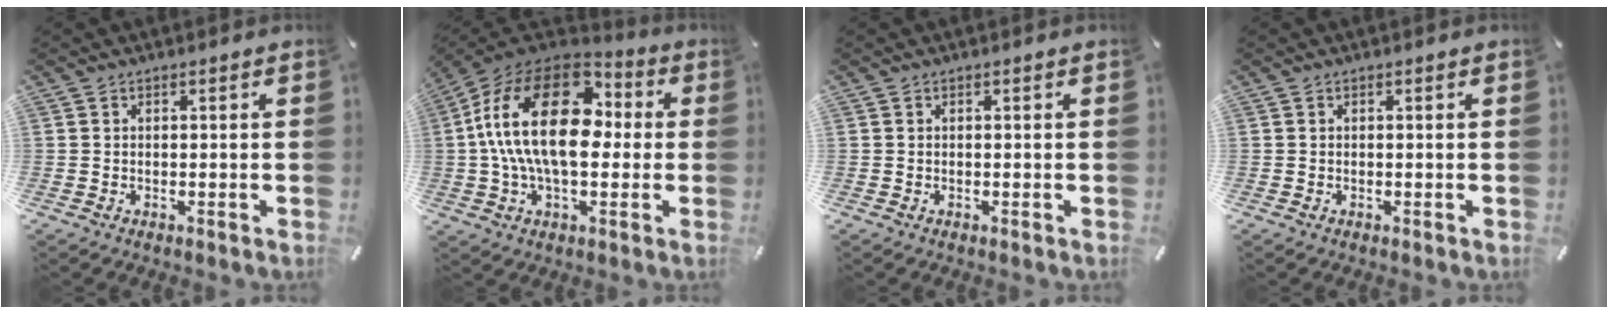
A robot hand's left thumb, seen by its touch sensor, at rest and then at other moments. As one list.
[{"total": 23.4, "force": [2.2, 13.7, 18.9], "torque": [-0.367, 0.008, 0.034]}, {"total": 0.0}, {"total": 0.0}]